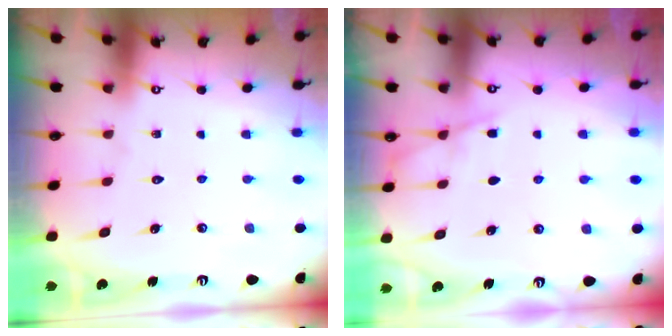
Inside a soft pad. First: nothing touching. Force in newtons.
{"total": 4.9, "press": 4.9, "slide": 0.5}